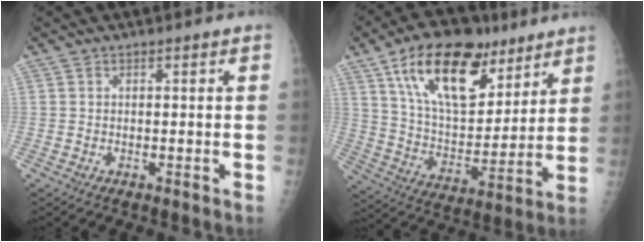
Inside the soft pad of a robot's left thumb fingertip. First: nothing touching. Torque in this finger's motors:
{"motor_torque": [1.18, 0.57, 1.51, -1.26, 0.19]}